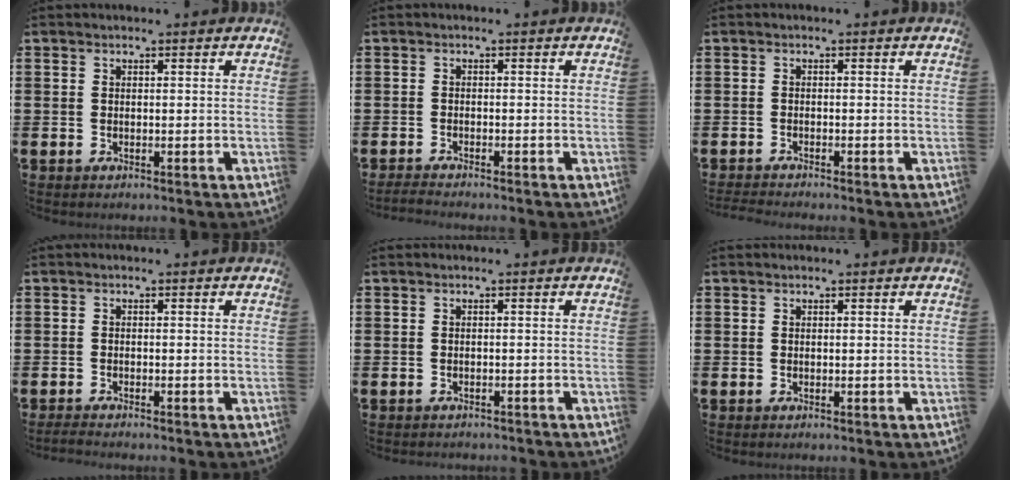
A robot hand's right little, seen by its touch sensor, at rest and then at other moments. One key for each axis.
{"total": 1.0, "fx": -0.9, "fy": 0.0, "fz": 0.4, "tx": -0.007, "ty": 0.000, "tz": -0.019}
{"total": 0.9, "fx": -0.8, "fy": -0.1, "fz": 0.2, "tx": -0.004, "ty": -0.002, "tz": -0.016}
{"total": 0.9, "fx": -0.8, "fy": 0.0, "fz": 0.5, "tx": -0.009, "ty": 0.000, "tz": -0.016}
{"total": 0.6, "fx": -0.6, "fy": 0.1, "fz": -0.1, "tx": -0.001, "ty": -0.001, "tz": -0.012}
{"total": 0.0}